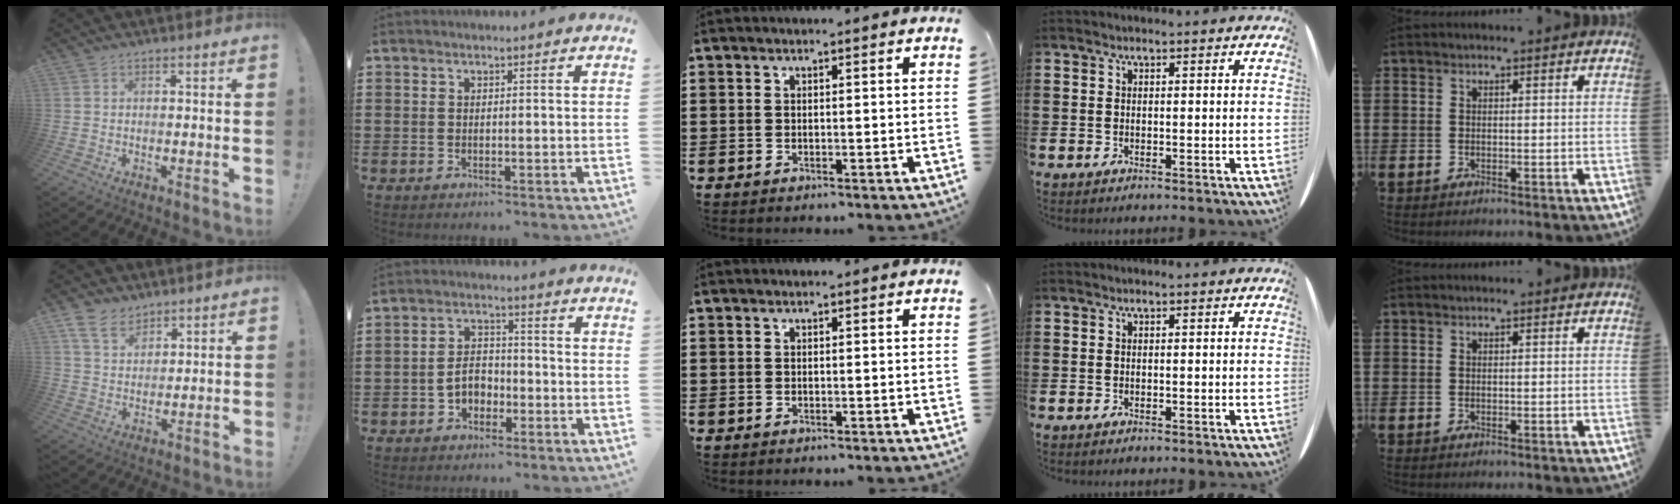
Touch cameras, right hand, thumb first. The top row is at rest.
{"thumb": {"total": 7.9, "force": [5.8, 4.7, 2.6], "torque": [-0.055, -0.028, 0.116]}, "index": {"total": 4.0, "force": [-1.7, 2.7, 2.5], "torque": [-0.058, 0.001, -0.034]}}